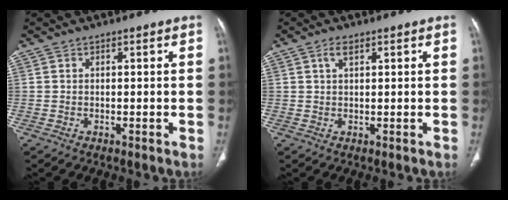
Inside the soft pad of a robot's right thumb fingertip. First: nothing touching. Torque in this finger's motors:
{"motor_torque": [0.60, 0.58, 0.40, 0.00, -0.04]}